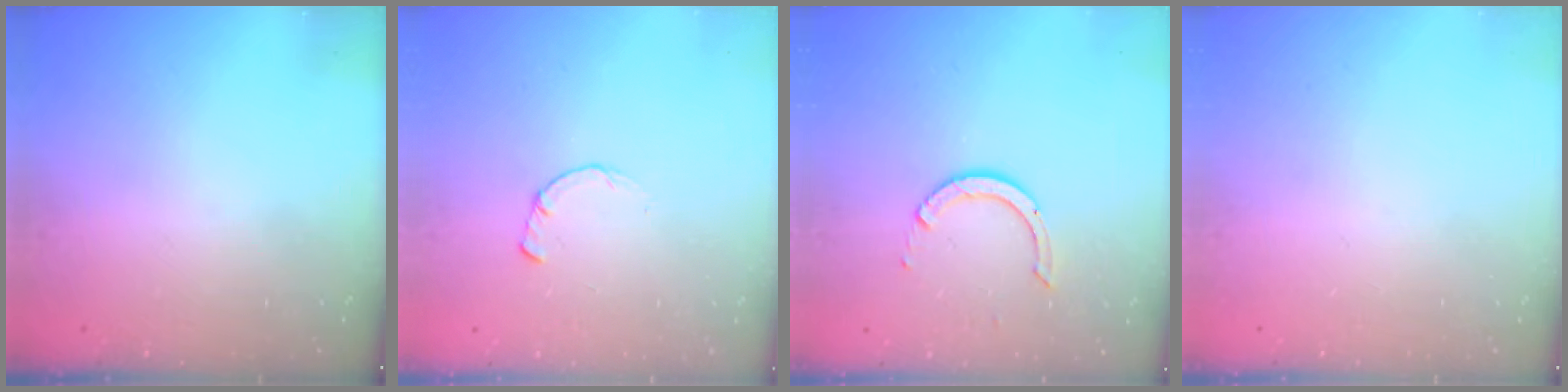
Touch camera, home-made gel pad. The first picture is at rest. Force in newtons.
{"total": 1.7, "press": 1.7, "slide": 0.2}
{"total": 6.7, "press": 6.7, "slide": 0.5}
{"total": 0.0}